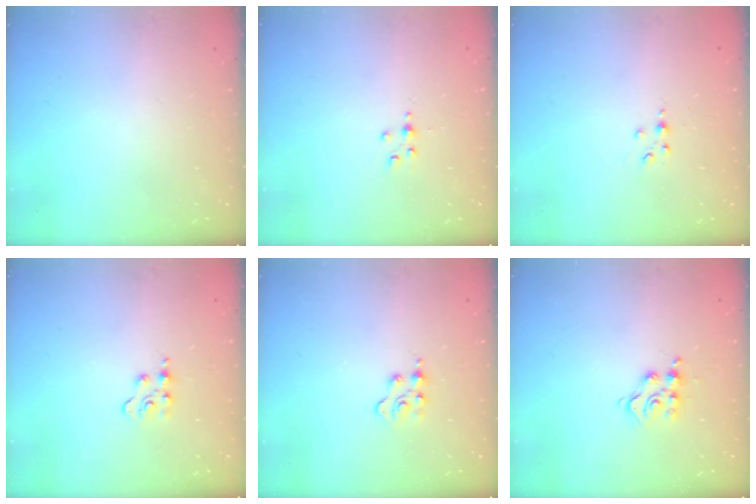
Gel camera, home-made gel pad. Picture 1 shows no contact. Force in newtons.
{"total": 2.7, "press": 2.7, "slide": 0.4}
{"total": 2.9, "press": 2.9, "slide": 0.4}
{"total": 3.7, "press": 3.6, "slide": 0.5}
{"total": 2.4, "press": 2.3, "slide": 0.5}
{"total": 5.7, "press": 5.7, "slide": 0.2}